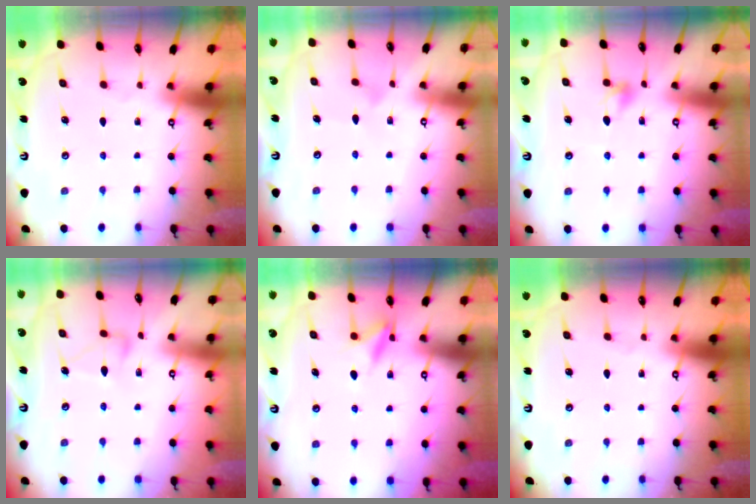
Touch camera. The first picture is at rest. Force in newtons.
{"total": 7.5, "press": 7.5, "slide": 0.2}
{"total": 6.6, "press": 6.4, "slide": 1.4}
{"total": 8.3, "press": 8.3, "slide": 0.5}
{"total": 8.7, "press": 8.6, "slide": 1.2}
{"total": 0.0}